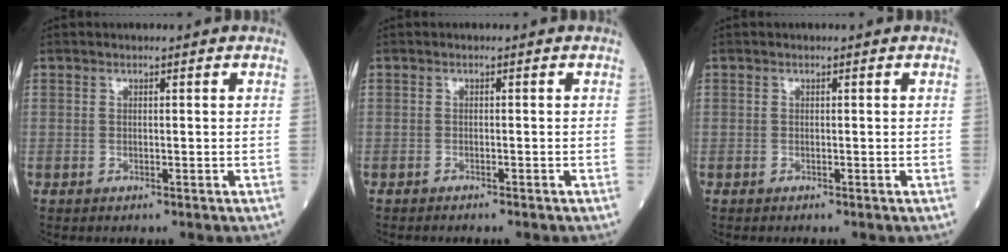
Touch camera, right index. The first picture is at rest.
{"total": 1.5, "force": [-1.3, 0.2, 0.7], "torque": [-0.013, -0.001, -0.014]}
{"total": 0.0}